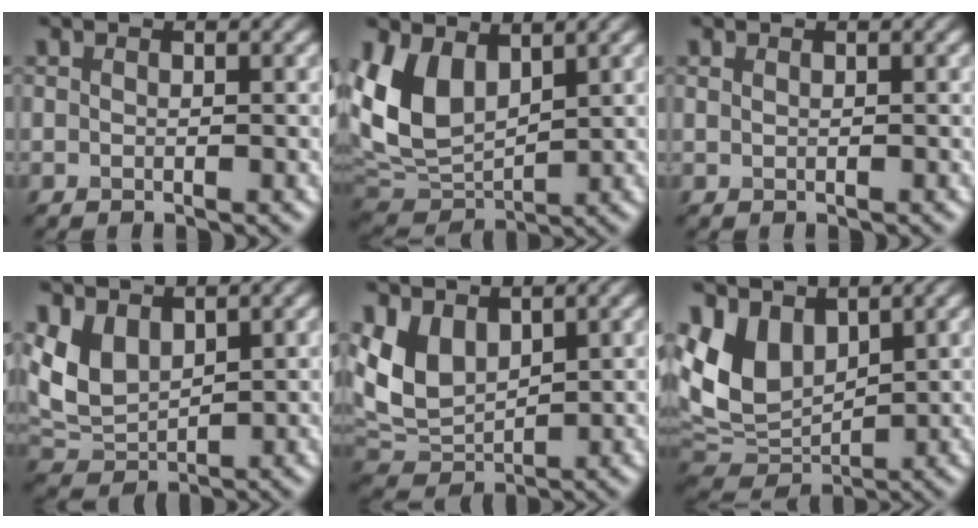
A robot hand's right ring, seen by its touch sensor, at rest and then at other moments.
{"total": 5.4, "force": [2.3, 3.5, 3.4], "torque": [-0.099, -0.010, 0.072]}
{"total": 0.7, "force": [0.0, -0.4, -0.5], "torque": [-0.002, -0.005, 0.012]}
{"total": 3.1, "force": [1.6, 2.0, 1.8], "torque": [-0.065, -0.003, 0.060]}
{"total": 3.9, "force": [1.7, 2.6, 2.3], "torque": [-0.071, -0.006, 0.062]}
{"total": 5.7, "force": [2.6, 3.9, 3.3], "torque": [-0.097, -0.006, 0.075]}